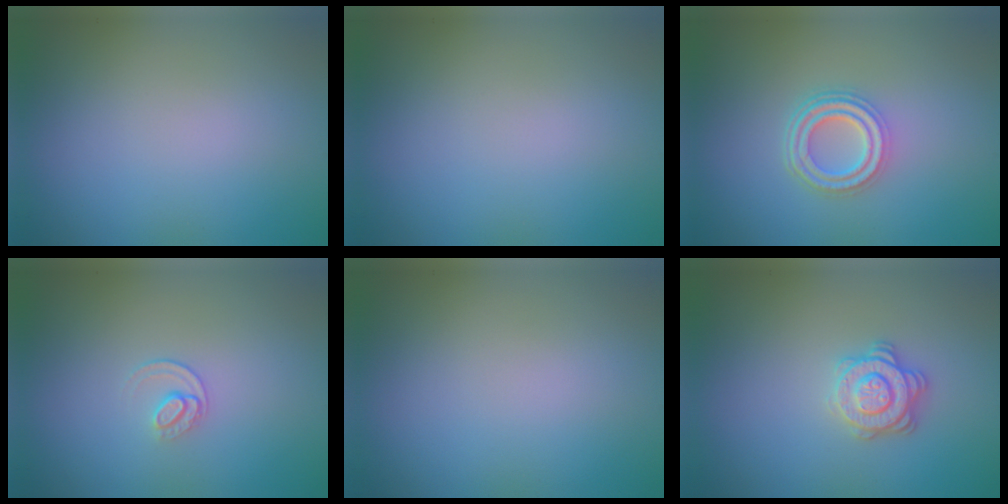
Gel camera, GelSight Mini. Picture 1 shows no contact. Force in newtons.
{"total": 0.0}
{"total": 3.8, "press": 3.0, "slide": 2.4}
{"total": 1.2, "press": 0.8, "slide": 0.9}
{"total": 0.0}
{"total": 2.9, "press": 2.8, "slide": 0.9}